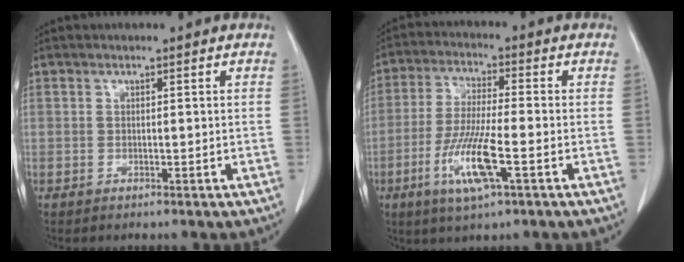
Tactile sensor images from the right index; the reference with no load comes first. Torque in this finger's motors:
{"motor_torque": [1.38, -0.76, 0.75, 0.21]}